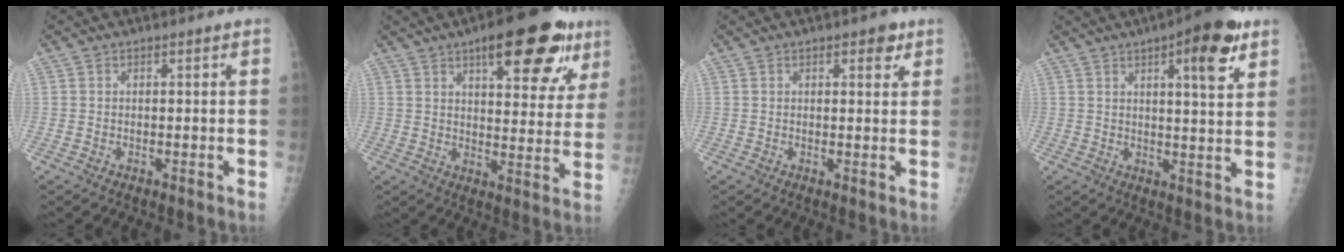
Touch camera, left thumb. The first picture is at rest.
{"total": 18.8, "force": [10.1, 6.9, 14.3], "torque": [-0.159, -0.026, 0.138]}
{"total": 3.1, "force": [1.7, 1.4, 2.1], "torque": [-0.013, -0.005, 0.019]}
{"total": 11.2, "force": [5.8, 2.9, 9.1], "torque": [-0.108, -0.022, 0.073]}